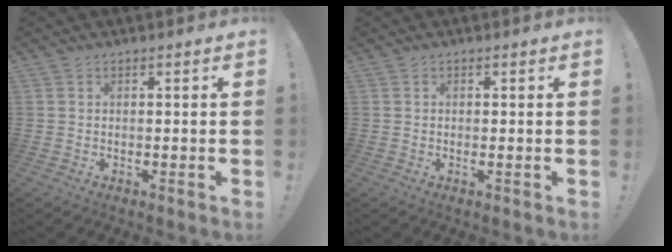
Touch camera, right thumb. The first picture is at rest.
{"total": 1.5, "force": [-0.1, -0.1, 1.4], "torque": [-0.020, -0.006, -0.003]}